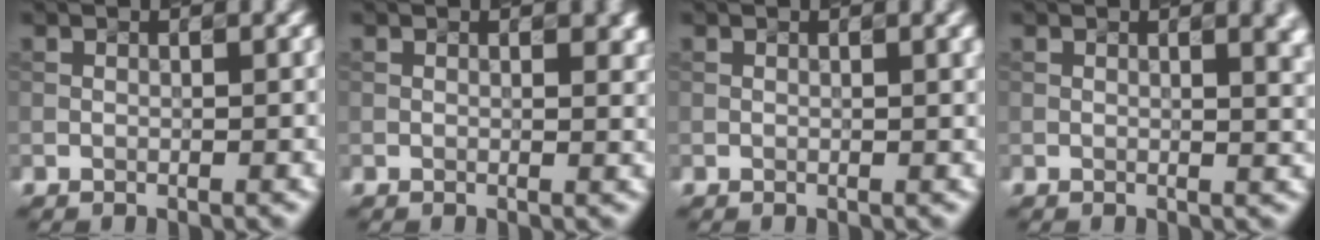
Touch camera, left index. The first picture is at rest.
{"total": 2.5, "force": [1.0, 1.2, 1.9], "torque": [-0.015, 0.005, 0.013]}
{"total": 1.6, "force": [0.6, 0.5, 1.4], "torque": [-0.014, 0.003, 0.004]}
{"total": 4.7, "force": [1.6, 2.2, 3.9], "torque": [-0.016, 0.012, 0.020]}